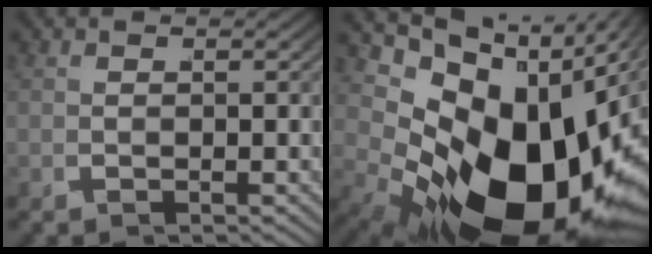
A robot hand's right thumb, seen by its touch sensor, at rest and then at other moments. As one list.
[{"total": 23.2, "force": [-0.4, 14.3, 18.3], "torque": [-0.280, -0.035, 0.012]}]